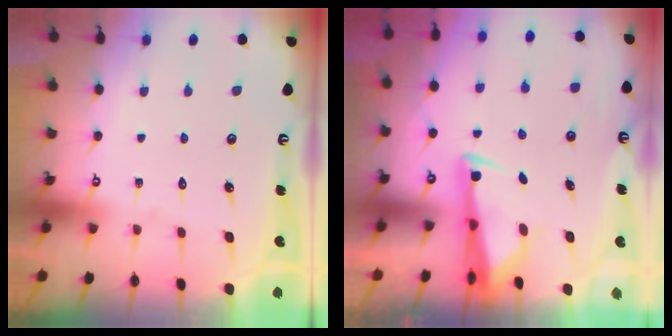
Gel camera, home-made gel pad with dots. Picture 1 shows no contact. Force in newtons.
{"total": 2.8, "press": 2.6, "slide": 0.9}